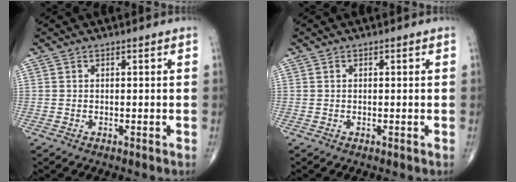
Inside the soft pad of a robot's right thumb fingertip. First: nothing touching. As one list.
[{"total": 0.0}]